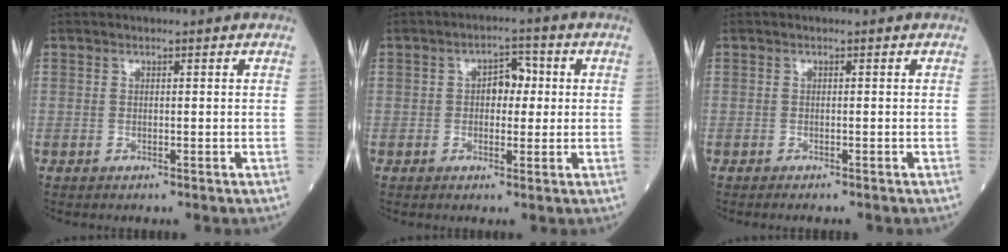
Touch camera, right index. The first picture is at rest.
{"total": 4.3, "force": [0.4, 2.5, 3.4], "torque": [-0.049, 0.016, 0.005]}
{"total": 1.8, "force": [-1.6, 0.0, 0.8], "torque": [-0.009, -0.001, -0.019]}